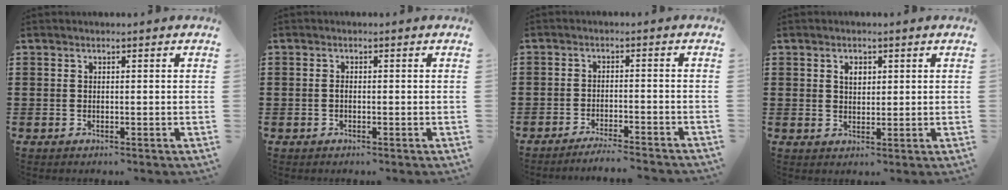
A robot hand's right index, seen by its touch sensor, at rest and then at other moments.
{"total": 0.7, "force": [-0.3, 0.4, 0.5], "torque": [-0.012, -0.003, -0.005]}
{"total": 3.2, "force": [-3.2, -0.5, 0.6], "torque": [-0.012, -0.004, -0.064]}
{"total": 2.0, "force": [0.7, 1.3, 1.4], "torque": [-0.024, 0.001, 0.011]}